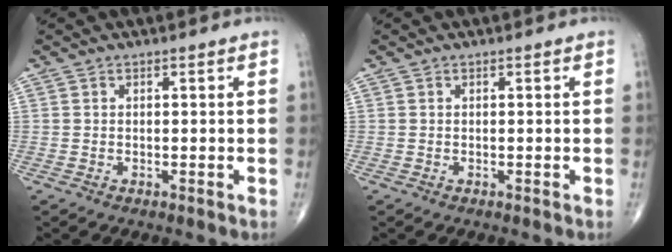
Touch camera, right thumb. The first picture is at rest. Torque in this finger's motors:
{"motor_torque": [0.00, 0.00, 0.00, 0.00, 0.00]}